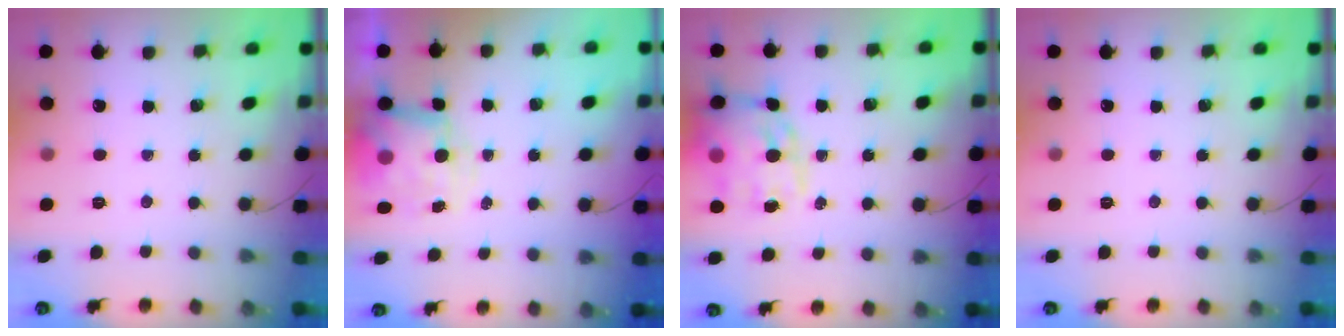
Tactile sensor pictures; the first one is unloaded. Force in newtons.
{"total": 7.6, "press": 7.5, "slide": 1.2}
{"total": 16.6, "press": 16.1, "slide": 4.2}
{"total": 0.0}